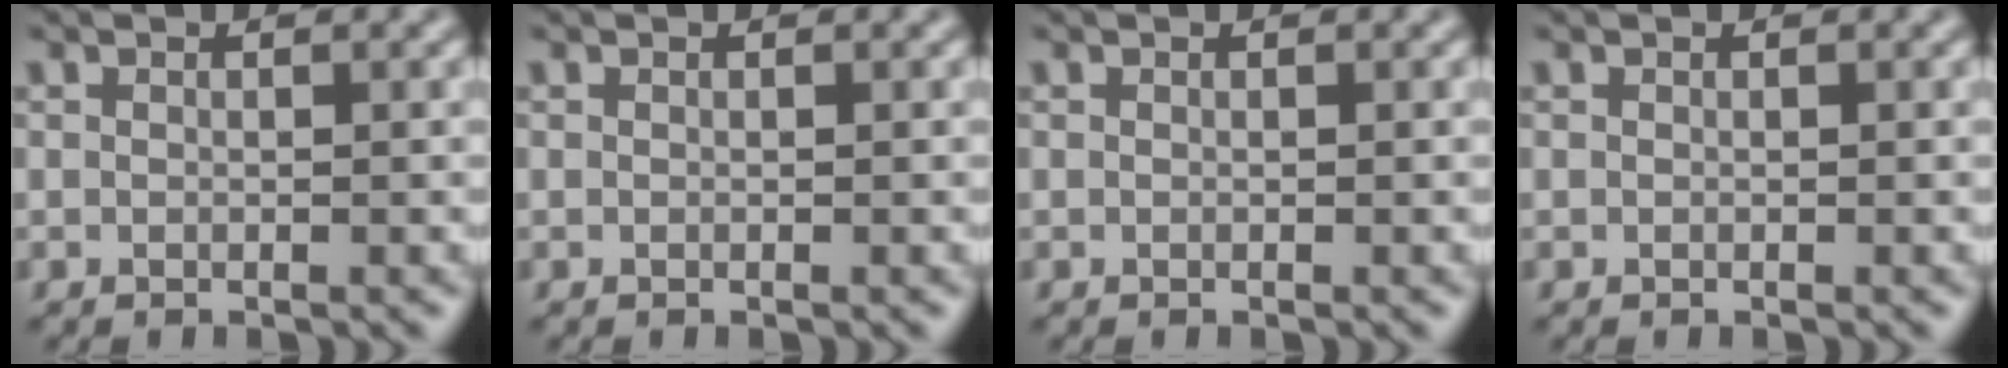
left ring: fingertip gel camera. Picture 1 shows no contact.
{"total": 0.0}
{"total": 0.0}
{"total": 0.0}